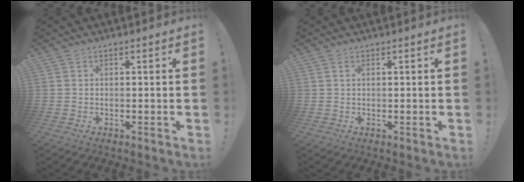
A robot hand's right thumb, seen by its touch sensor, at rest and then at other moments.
{"total": 0.9, "force": [0.5, 0.4, 0.6], "torque": [-0.021, 0.006, 0.011]}